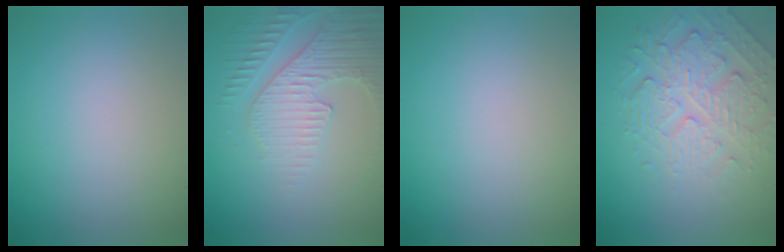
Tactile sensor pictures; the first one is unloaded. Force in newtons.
{"total": 4.0, "press": 3.9, "slide": 1.0}
{"total": 0.0}
{"total": 4.9, "press": 3.7, "slide": 3.1}